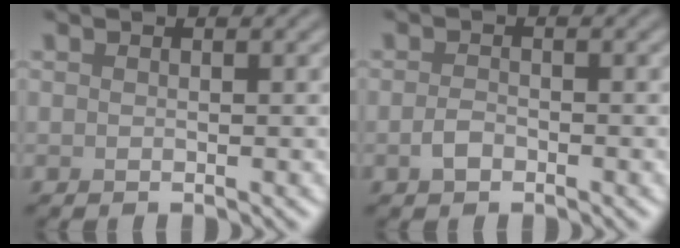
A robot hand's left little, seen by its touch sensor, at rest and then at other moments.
{"total": 1.3, "force": [-0.6, 0.8, 0.8], "torque": [-0.019, -0.001, -0.015]}